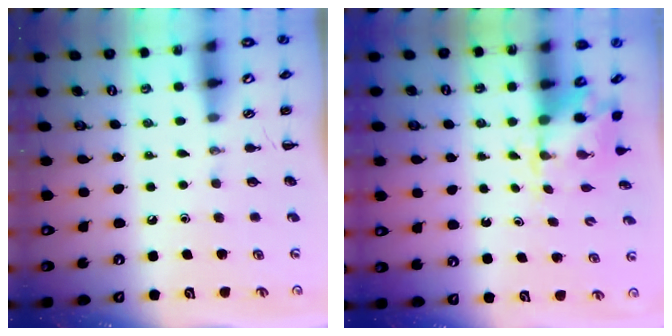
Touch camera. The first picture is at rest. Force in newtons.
{"total": 4.1, "press": 4.1, "slide": 0.4}